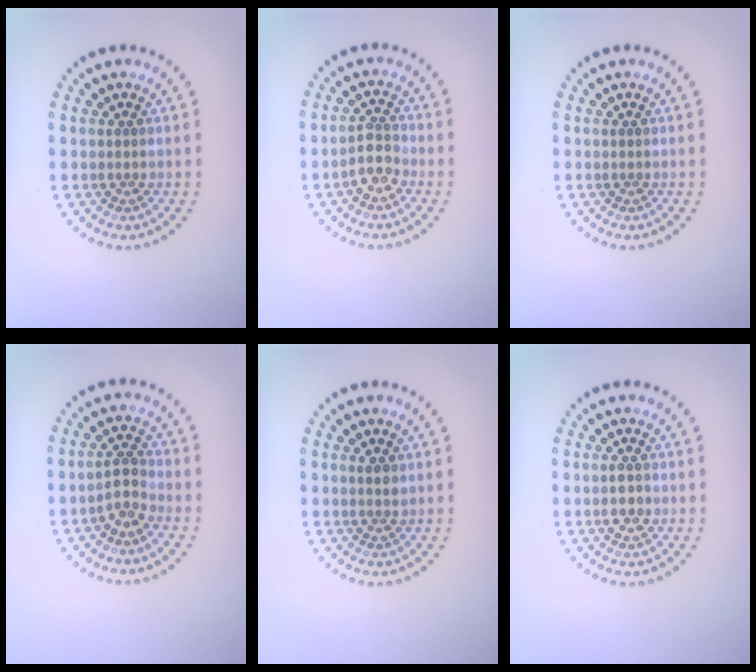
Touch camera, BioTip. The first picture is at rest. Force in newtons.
{"total": 2.3, "press": 2.0, "slide": 1.1}
{"total": 0.0}
{"total": 2.1, "press": 1.9, "slide": 1.0}
{"total": 1.0, "press": 0.9, "slide": 0.4}
{"total": 1.5, "press": 1.4, "slide": 0.2}